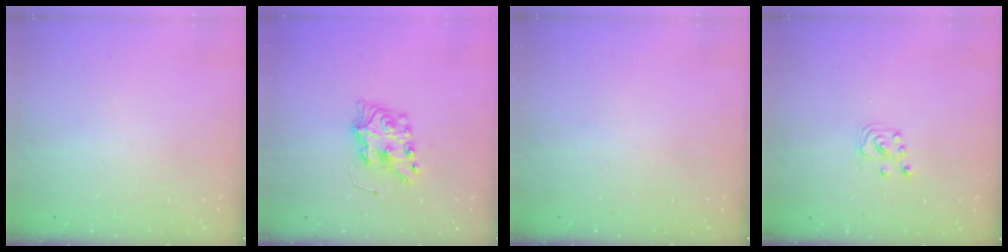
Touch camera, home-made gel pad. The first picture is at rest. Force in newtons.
{"total": 7.7, "press": 7.7, "slide": 0.3}
{"total": 0.0}
{"total": 3.2, "press": 3.2, "slide": 0.2}